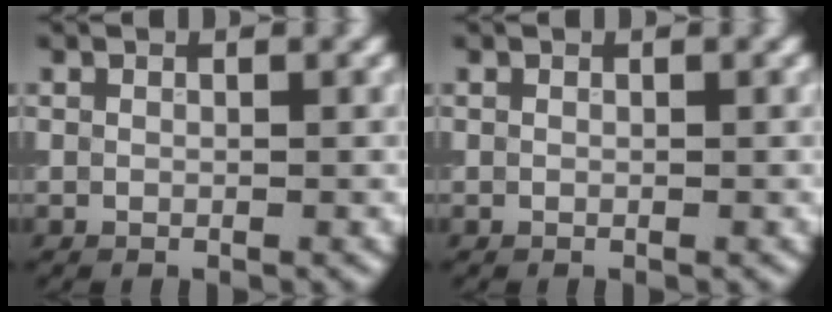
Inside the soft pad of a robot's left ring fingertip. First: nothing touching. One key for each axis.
{"total": 0.0}